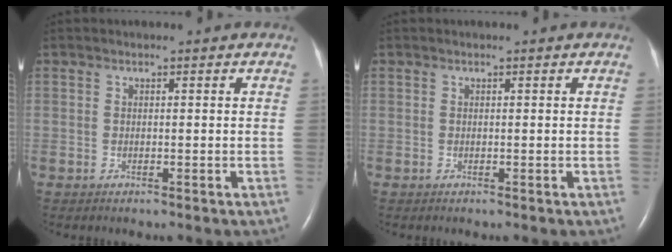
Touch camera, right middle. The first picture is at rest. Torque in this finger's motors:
{"motor_torque": [0.06, -0.03, 0.00, 0.00]}